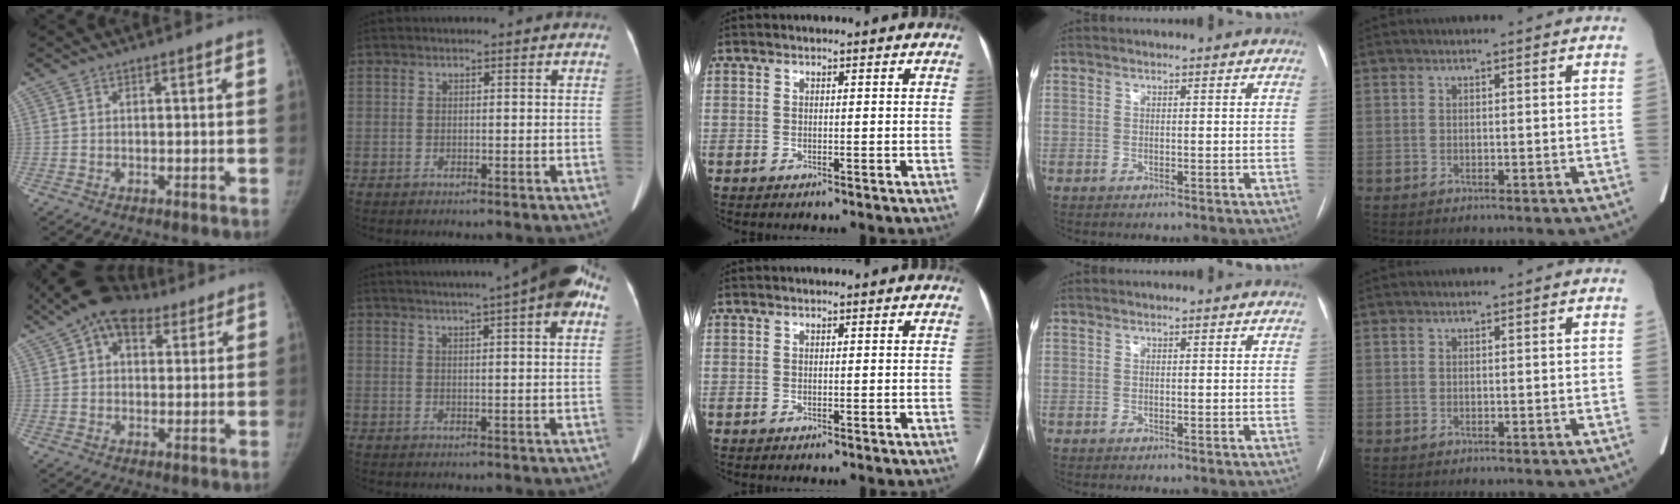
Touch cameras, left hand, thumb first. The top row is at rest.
{"thumb": {"total": 11.6, "force": [6.8, 7.2, 6.1], "torque": [-0.079, 0.004, 0.111]}, "index": {"total": 13.4, "force": [8.7, 0.9, 10.2], "torque": [-0.145, 0.036, 0.099]}}